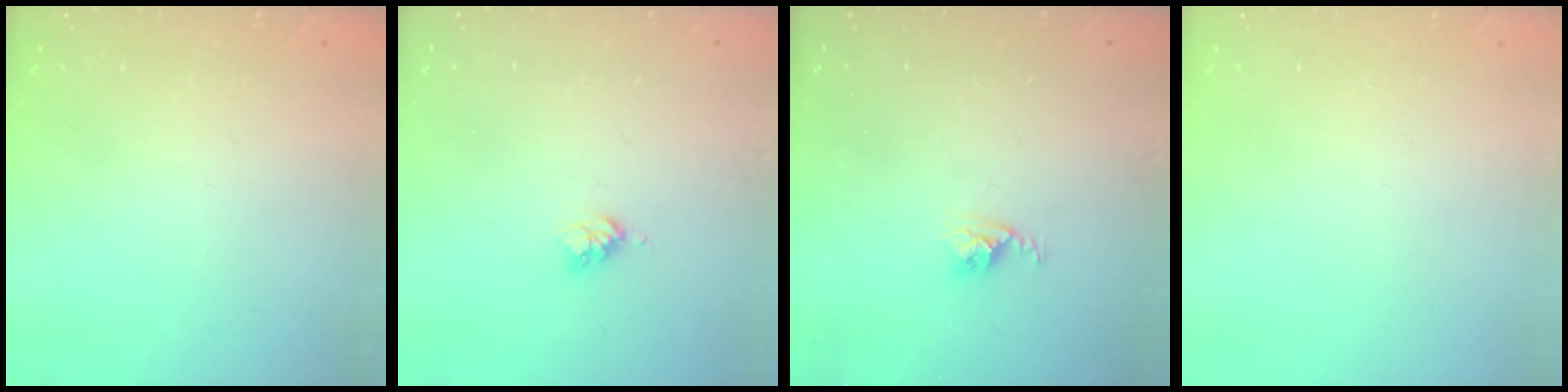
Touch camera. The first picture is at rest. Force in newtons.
{"total": 3.0, "press": 2.9, "slide": 0.4}
{"total": 2.5, "press": 2.5, "slide": 0.4}
{"total": 0.0}